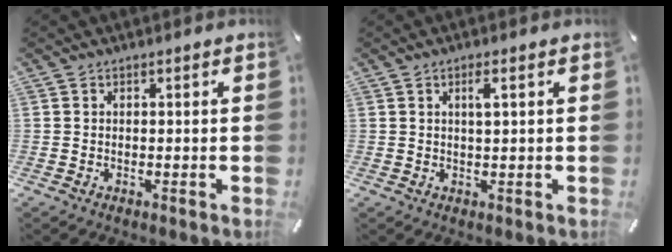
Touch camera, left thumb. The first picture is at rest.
{"total": 2.7, "force": [1.0, 0.3, 2.5], "torque": [-0.051, 0.002, 0.013]}